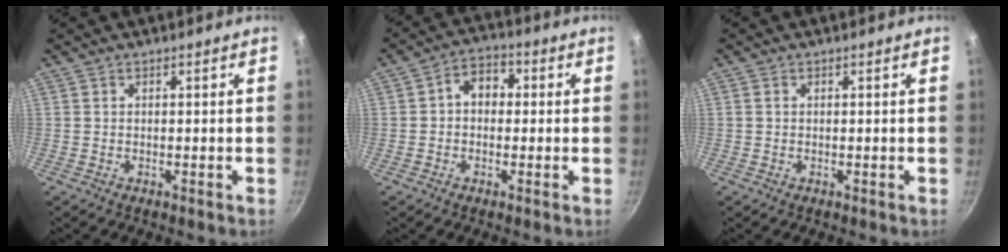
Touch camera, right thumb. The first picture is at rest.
{"total": 5.8, "force": [0.3, 4.5, 3.7], "torque": [-0.025, 0.016, -0.009]}
{"total": 0.5, "force": [0.1, 0.5, 0.2], "torque": [-0.003, 0.003, 0.000]}